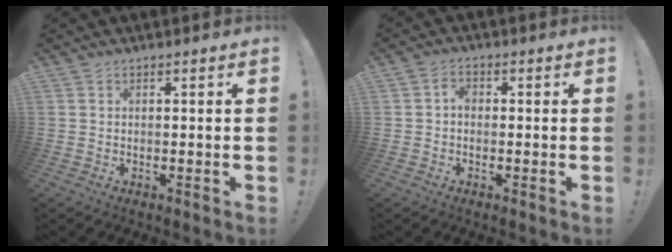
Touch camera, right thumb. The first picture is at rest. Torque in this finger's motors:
{"motor_torque": [0.23, -0.17, -0.14, 0.29, 0.12]}